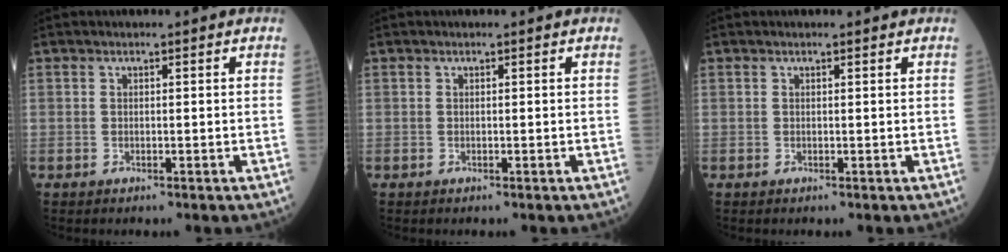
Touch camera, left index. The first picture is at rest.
{"total": 0.0}
{"total": 1.2, "force": [1.1, 0.2, 0.4], "torque": [-0.009, 0.004, 0.013]}